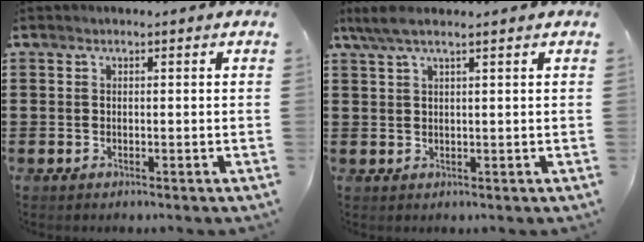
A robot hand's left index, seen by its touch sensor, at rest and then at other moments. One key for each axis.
{"total": 3.0, "fx": 1.8, "fy": 0.3, "fz": 2.4, "tx": -0.049, "ty": 0.001, "tz": 0.033}